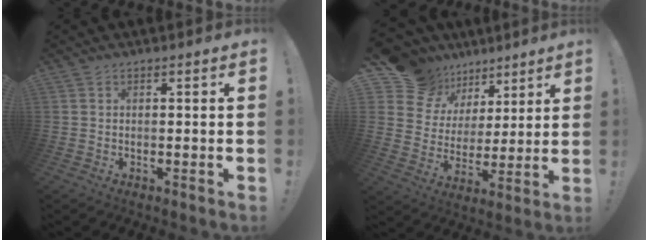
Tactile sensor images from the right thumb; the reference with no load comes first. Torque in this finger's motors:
{"motor_torque": [-0.16, 0.23, 0.11, 0.34, 0.00]}